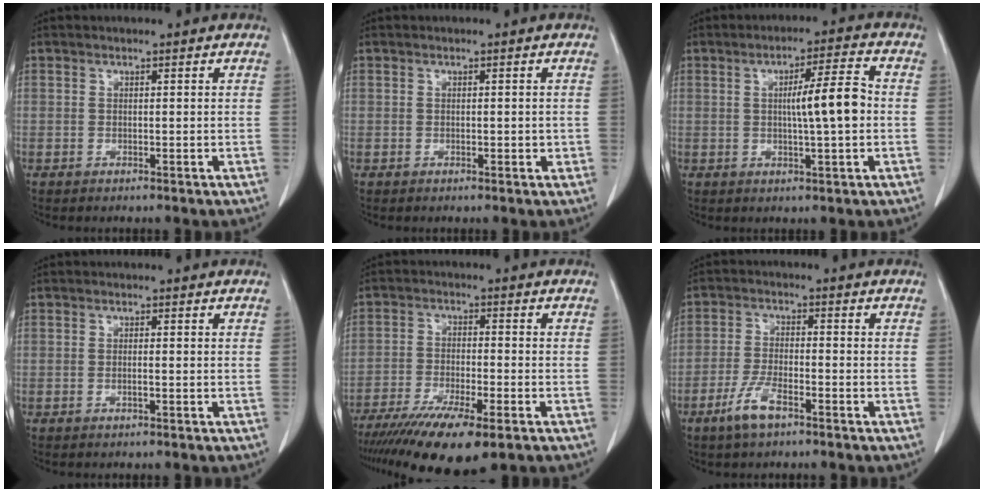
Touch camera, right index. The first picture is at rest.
{"total": 1.4, "force": [-0.2, 0.5, 1.3], "torque": [-0.021, 0.000, 0.000]}
{"total": 7.5, "force": [0.0, 0.3, 7.5], "torque": [-0.115, 0.008, -0.002]}
{"total": 0.8, "force": [-0.3, 0.0, 0.8], "torque": [-0.018, -0.001, -0.004]}
{"total": 13.4, "force": [-9.3, 2.3, 9.3], "torque": [-0.162, -0.034, -0.153]}
{"total": 5.5, "force": [-3.5, 1.3, 4.1], "torque": [-0.089, -0.004, -0.066]}